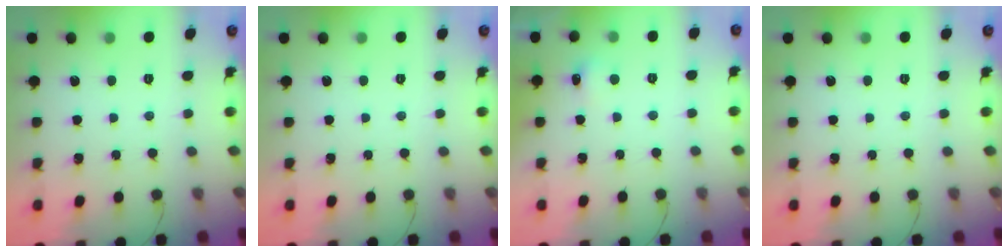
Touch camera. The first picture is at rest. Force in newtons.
{"total": 0.0}
{"total": 4.8, "press": 4.7, "slide": 1.1}
{"total": 0.0}